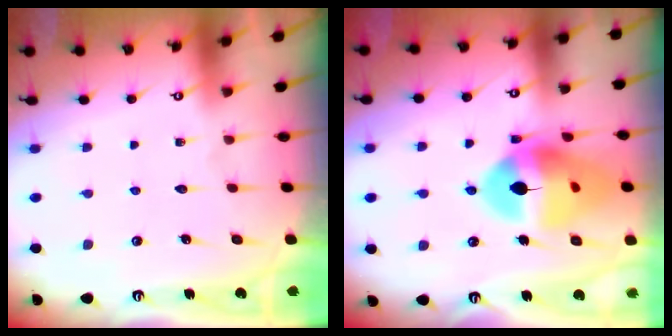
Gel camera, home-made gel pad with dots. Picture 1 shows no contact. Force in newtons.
{"total": 19.0, "press": 18.9, "slide": 2.3}